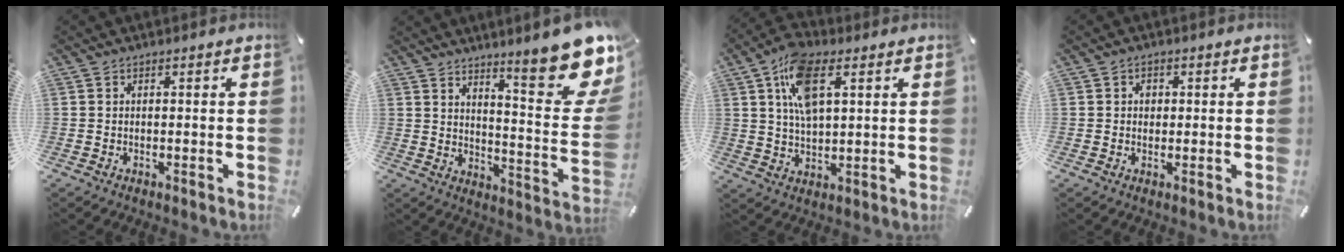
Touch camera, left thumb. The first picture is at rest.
{"total": 18.6, "force": [12.3, 4.9, 13.0], "torque": [-0.175, -0.105, 0.201]}
{"total": 11.8, "force": [4.9, 6.0, 9.0], "torque": [-0.180, 0.000, 0.086]}
{"total": 1.7, "force": [0.1, 1.6, 0.6], "torque": [0.002, 0.001, -0.004]}